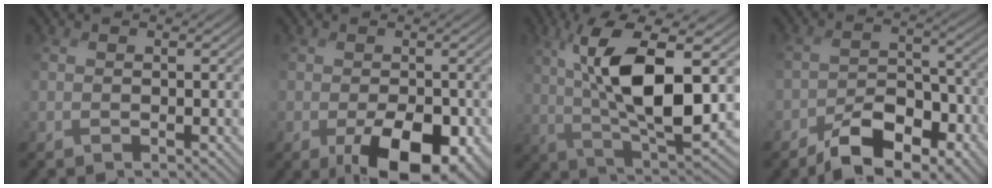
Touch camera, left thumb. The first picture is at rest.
{"total": 8.5, "force": [-3.9, 4.2, 6.2], "torque": [-0.116, -0.023, -0.057]}
{"total": 11.7, "force": [1.7, 4.5, 10.7], "torque": [-0.206, 0.000, 0.027]}
{"total": 8.5, "force": [-5.9, 4.2, 4.4], "torque": [-0.064, -0.014, -0.106]}